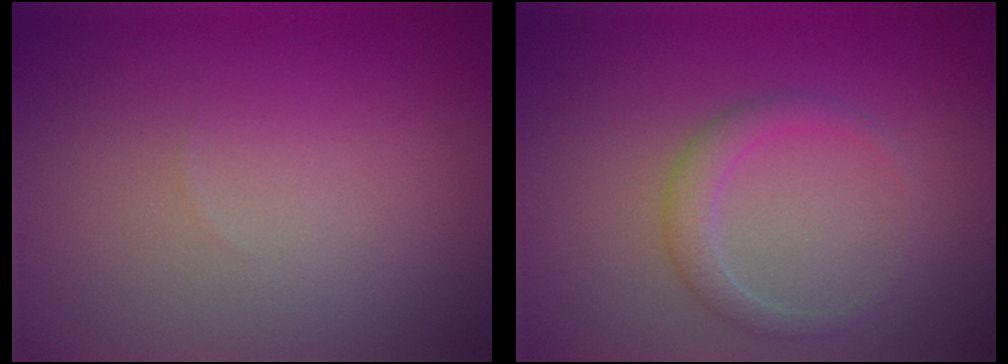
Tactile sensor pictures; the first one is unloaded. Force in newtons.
{"total": 1.9, "press": 1.9, "slide": 0.1}